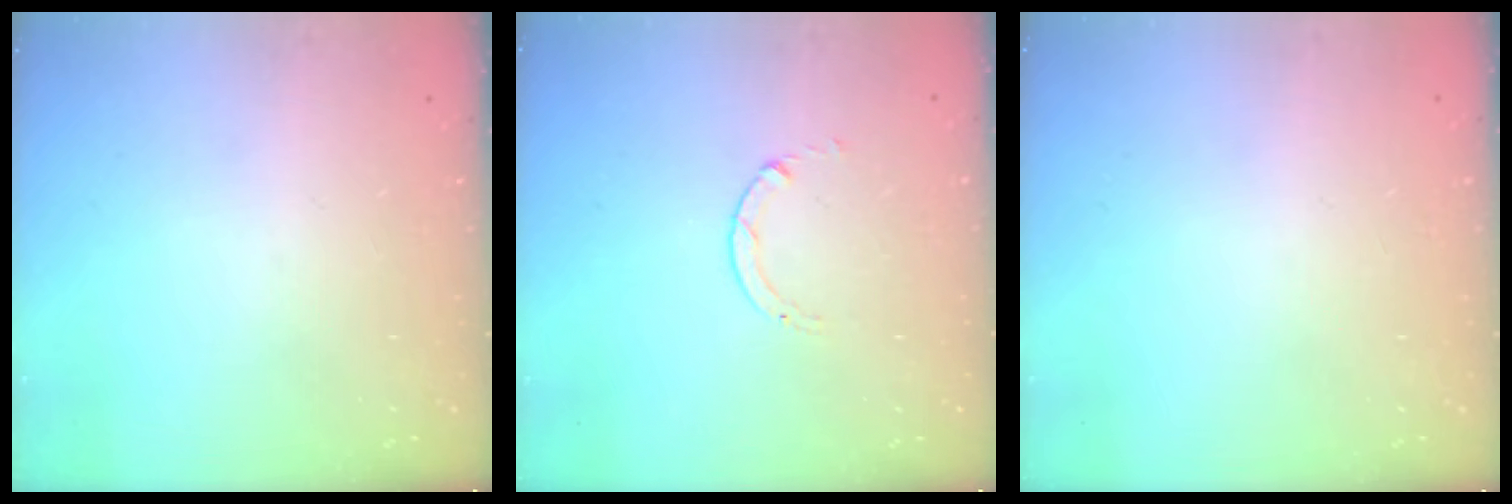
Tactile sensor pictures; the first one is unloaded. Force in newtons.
{"total": 0.7, "press": 0.7, "slide": 0.1}
{"total": 2.5, "press": 2.5, "slide": 0.2}